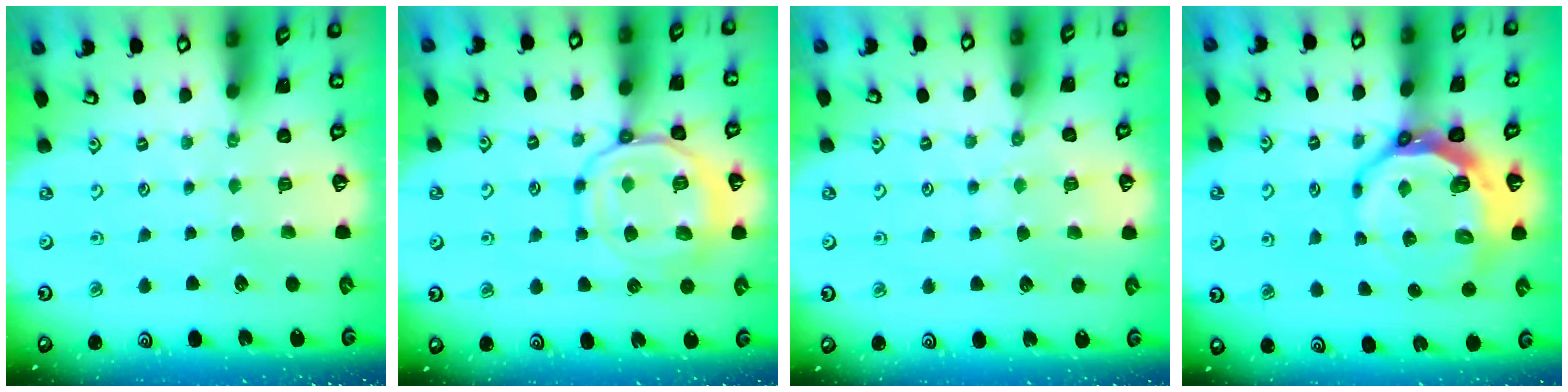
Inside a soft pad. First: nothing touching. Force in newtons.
{"total": 14.8, "press": 14.8, "slide": 1.2}
{"total": 6.6, "press": 6.6, "slide": 0.5}
{"total": 11.0, "press": 10.1, "slide": 4.3}